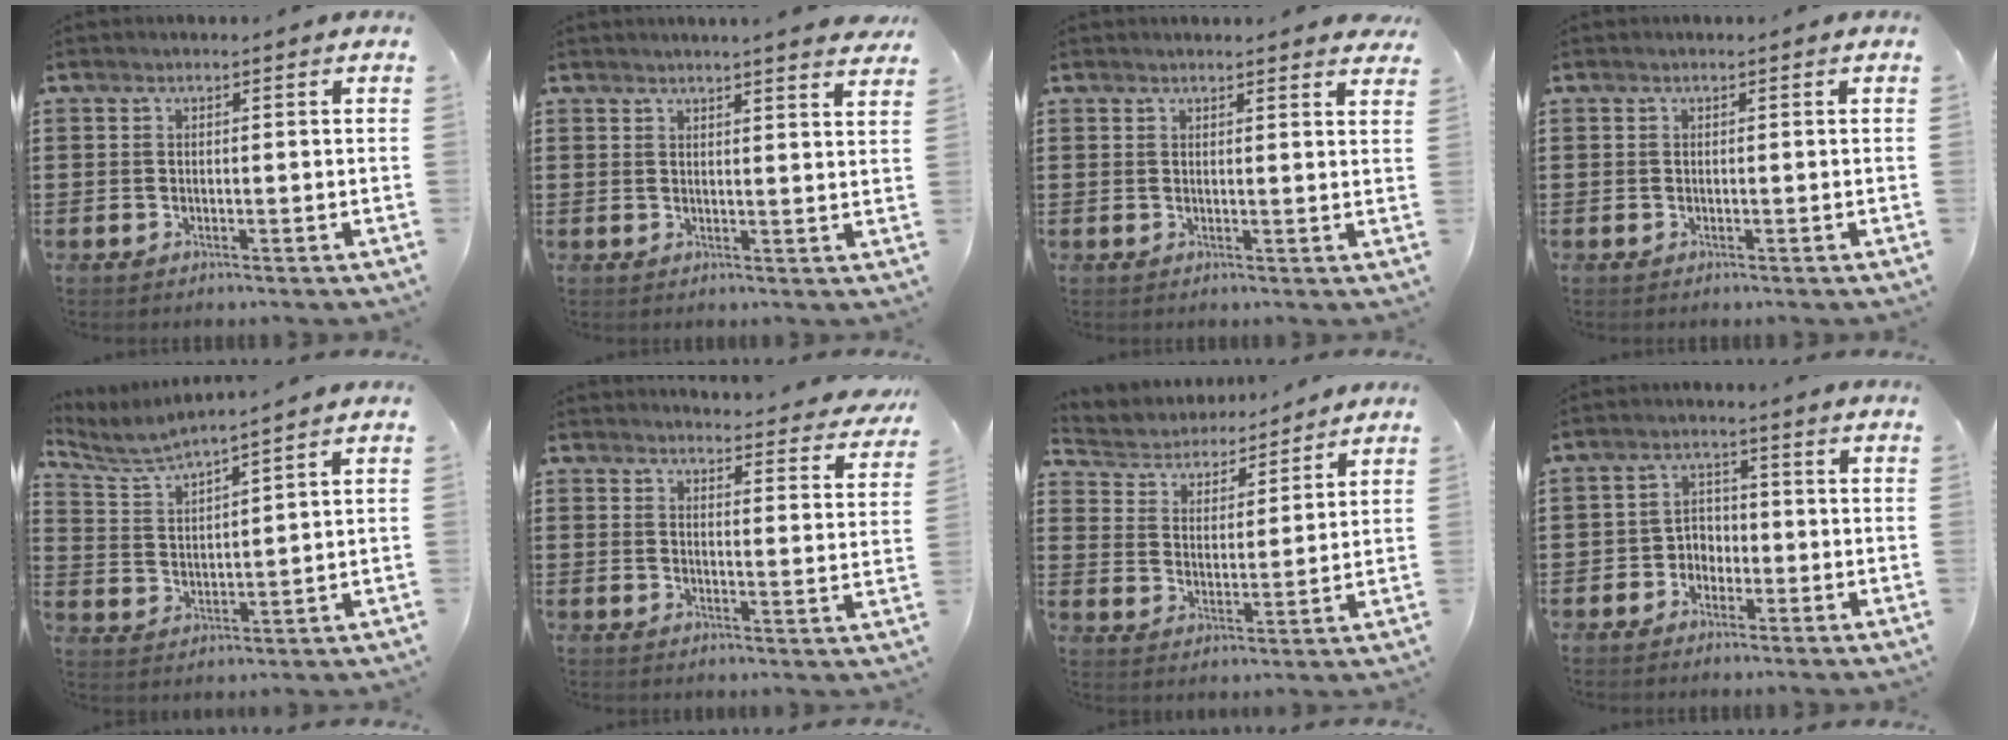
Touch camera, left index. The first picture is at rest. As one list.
[{"total": 2.8, "force": [2.7, -0.6, 0.5], "torque": [-0.009, -0.013, 0.048]}, {"total": 1.9, "force": [1.8, 0.1, 0.5], "torque": [-0.006, -0.003, 0.034]}, {"total": 0.0}, {"total": 4.7, "force": [4.5, -0.3, 1.5], "torque": [-0.050, -0.024, 0.077]}, {"total": 4.3, "force": [4.2, -0.1, 0.8], "torque": [-0.024, -0.024, 0.075]}, {"total": 4.5, "force": [4.4, 1.0, -0.2], "torque": [-0.026, -0.031, 0.073]}, {"total": 3.2, "force": [-1.9, 2.5, 0.8], "torque": [-0.025, 0.009, -0.043]}]